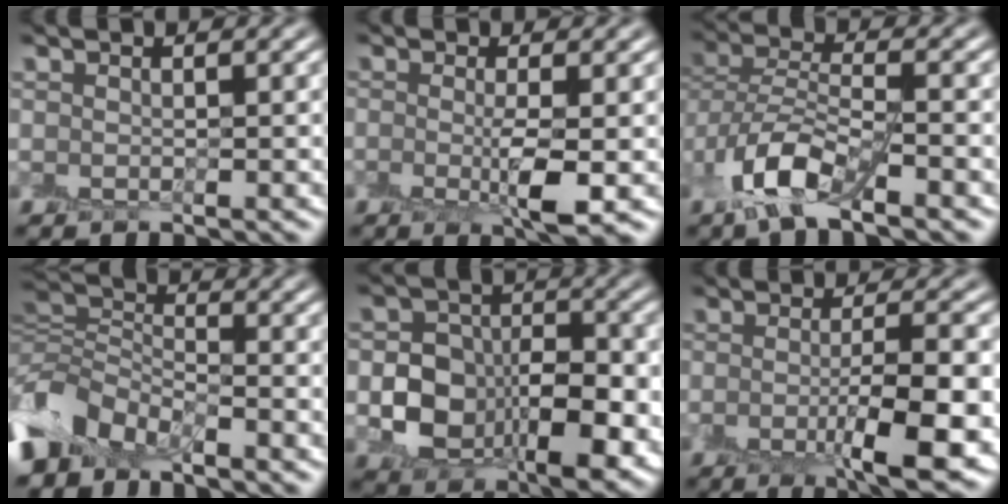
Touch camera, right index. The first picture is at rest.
{"total": 3.1, "force": [-0.6, 0.6, 3.0], "torque": [-0.056, -0.011, -0.006]}
{"total": 6.0, "force": [-3.2, 2.7, 4.2], "torque": [-0.088, -0.003, -0.067]}
{"total": 5.3, "force": [-3.3, 3.4, 2.4], "torque": [-0.046, 0.000, -0.080]}
{"total": 9.1, "force": [-2.1, 6.5, 6.0], "torque": [-0.096, -0.007, -0.029]}
{"total": 7.4, "force": [-1.5, 1.7, 7.0], "torque": [-0.100, -0.011, -0.017]}